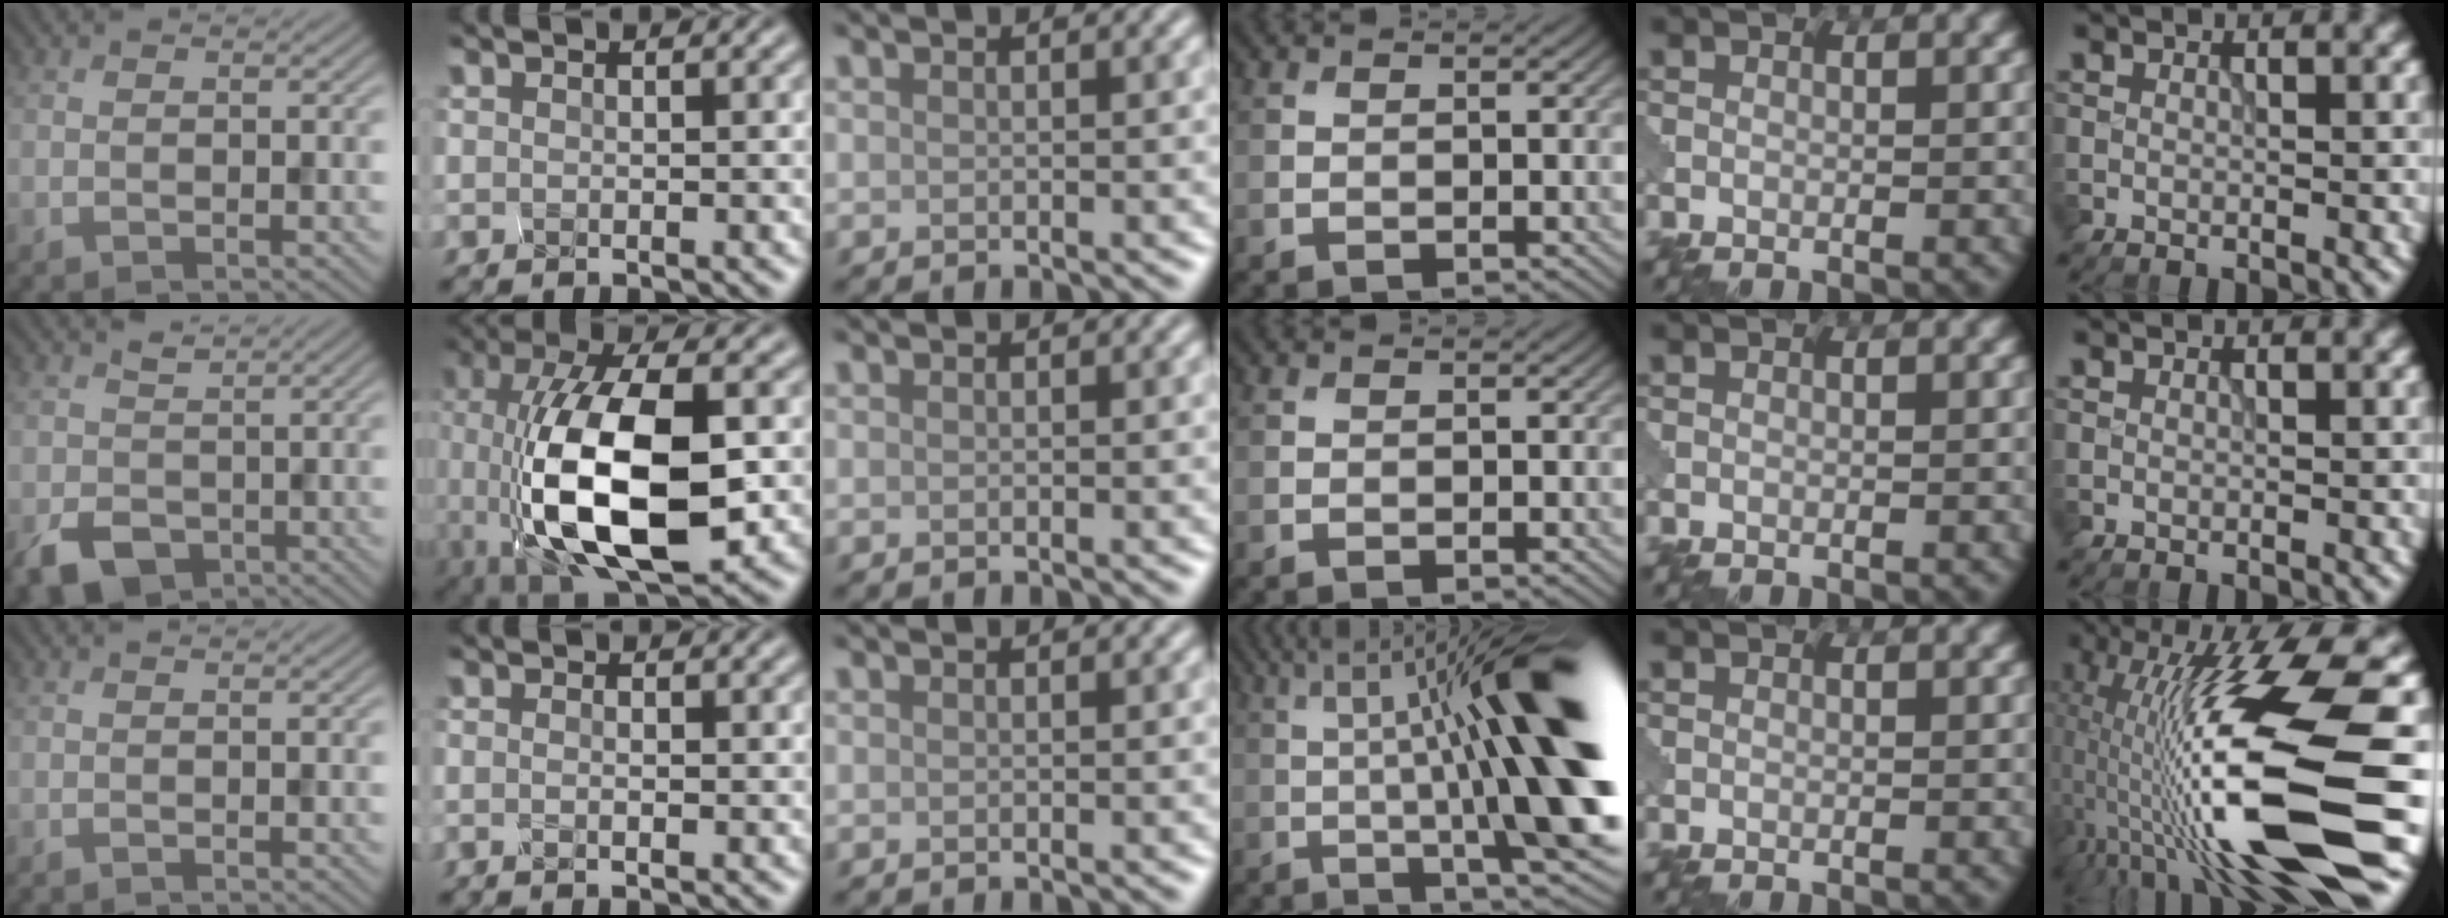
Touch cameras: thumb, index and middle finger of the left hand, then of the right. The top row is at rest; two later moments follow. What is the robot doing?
{"motion": "squeeze", "object": "hand grip exerciser"}